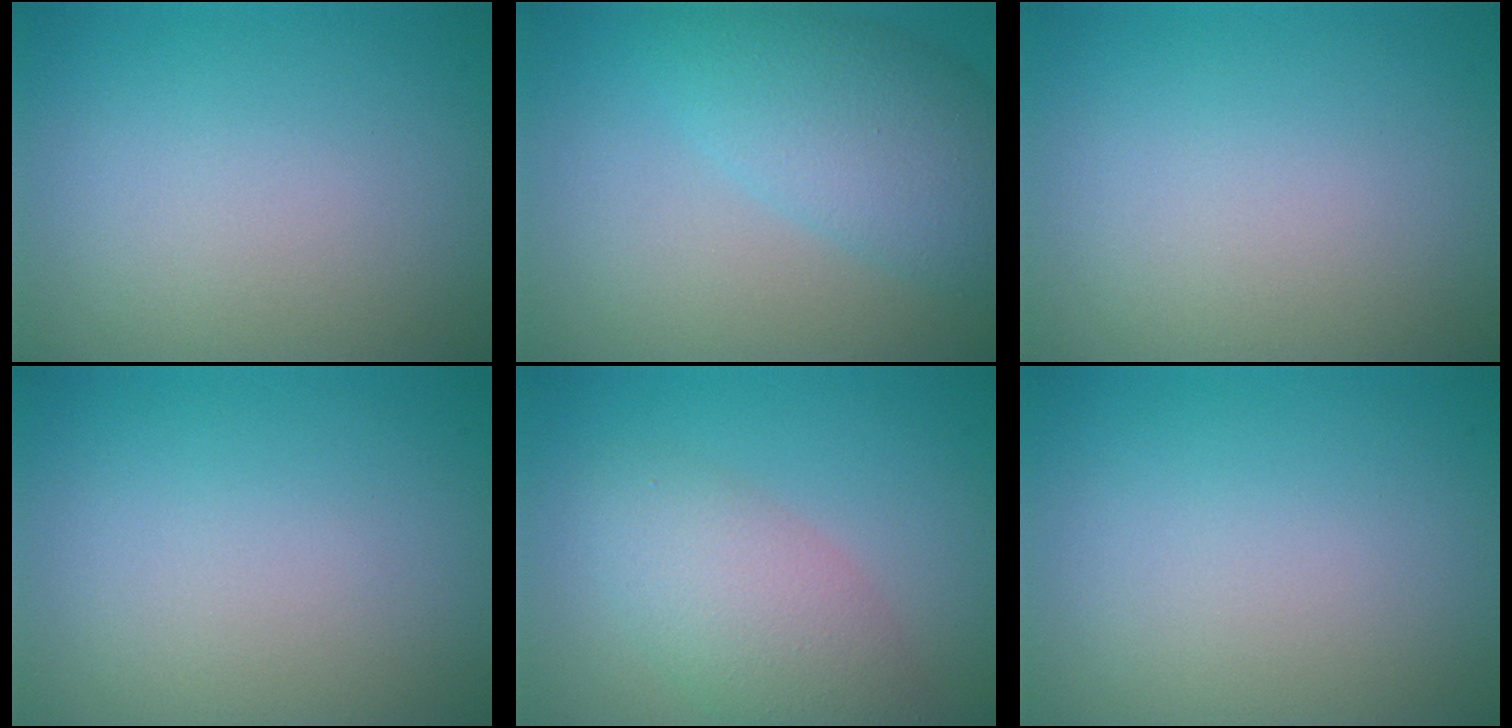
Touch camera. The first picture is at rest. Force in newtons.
{"total": 6.0, "press": 6.0, "slide": 0.3}
{"total": 0.0}
{"total": 0.0}
{"total": 4.8, "press": 4.8, "slide": 0.1}
{"total": 0.0}